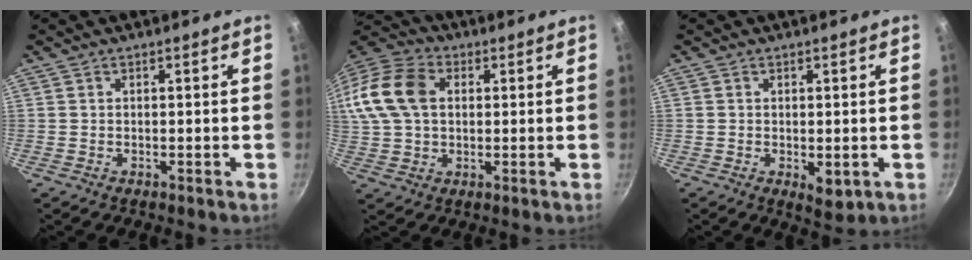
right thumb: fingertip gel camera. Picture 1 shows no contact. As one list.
[{"total": 18.9, "force": [3.8, 13.7, 12.4], "torque": [-0.275, 0.032, 0.058]}, {"total": 3.4, "force": [-0.5, 1.7, 2.8], "torque": [-0.039, -0.009, -0.001]}]